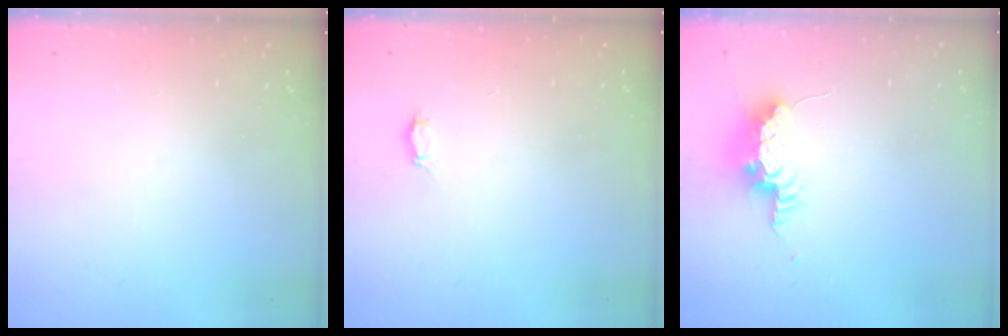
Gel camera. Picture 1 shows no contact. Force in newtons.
{"total": 2.1, "press": 2.1, "slide": 0.3}
{"total": 8.6, "press": 8.3, "slide": 2.5}